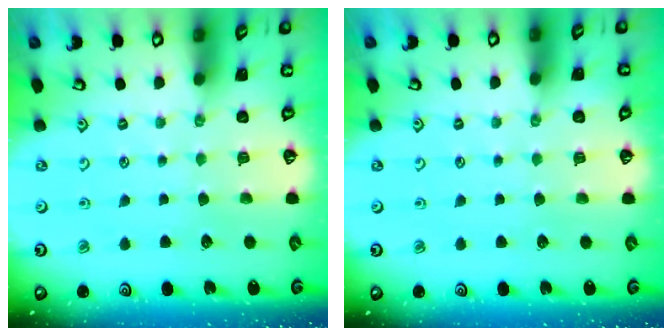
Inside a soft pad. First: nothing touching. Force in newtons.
{"total": 0.0}